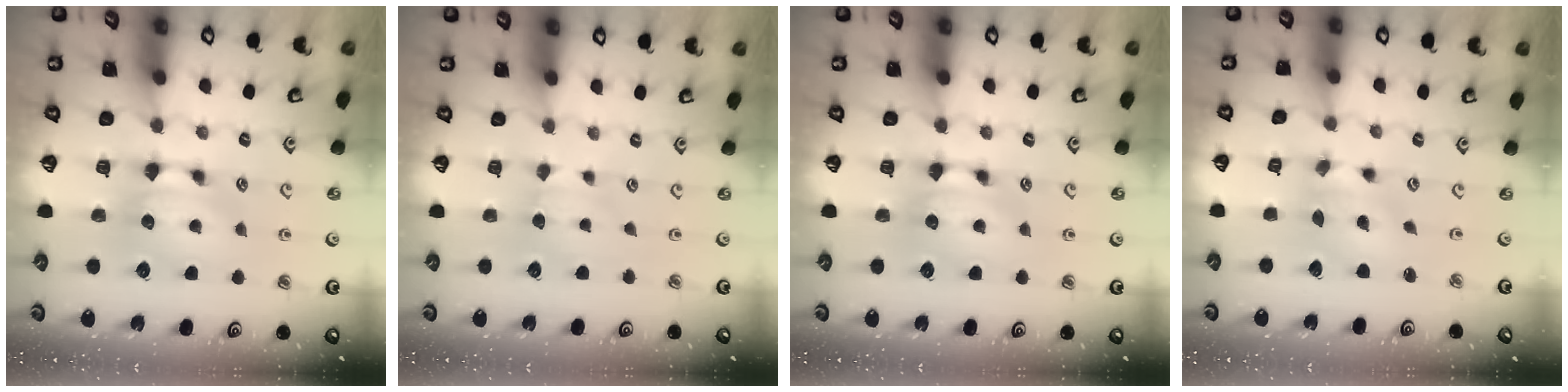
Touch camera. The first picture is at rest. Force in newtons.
{"total": 1.7, "press": 1.6, "slide": 0.4}
{"total": 0.0}
{"total": 1.7, "press": 1.0, "slide": 1.4}